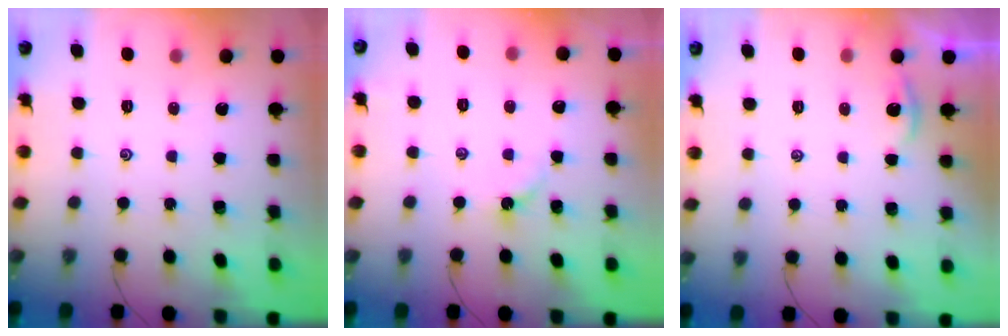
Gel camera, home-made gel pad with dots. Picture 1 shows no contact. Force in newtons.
{"total": 2.5, "press": 2.4, "slide": 0.4}
{"total": 1.9, "press": 1.9, "slide": 0.2}